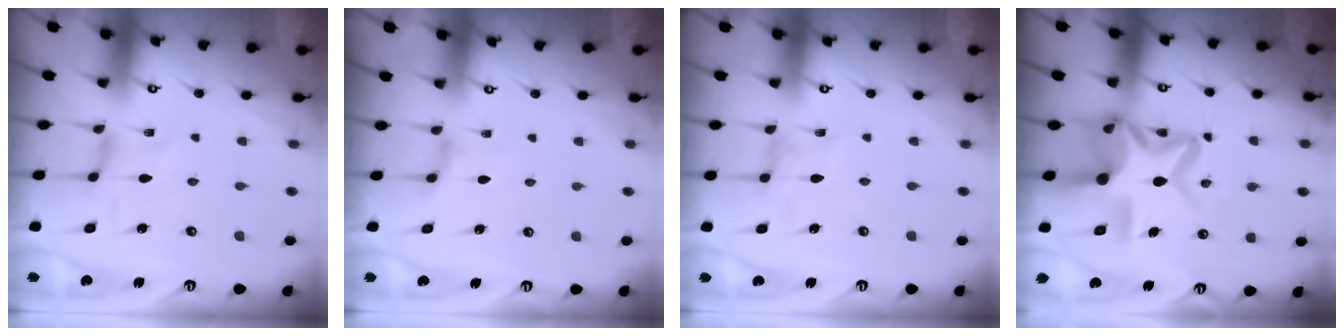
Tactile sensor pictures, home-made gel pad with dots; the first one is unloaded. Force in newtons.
{"total": 1.4, "press": 1.4, "slide": 0.4}
{"total": 0.7, "press": 0.7, "slide": 0.3}
{"total": 16.4, "press": 16.4, "slide": 1.3}